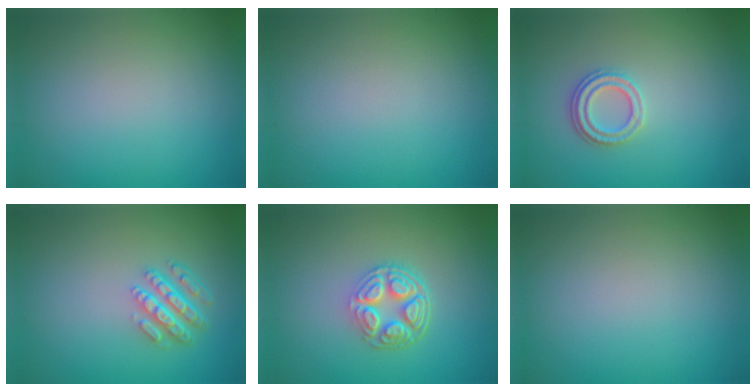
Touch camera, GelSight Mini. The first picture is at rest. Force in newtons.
{"total": 0.0}
{"total": 2.3, "press": 2.1, "slide": 1.0}
{"total": 4.5, "press": 3.3, "slide": 3.0}
{"total": 5.2, "press": 3.8, "slide": 3.6}
{"total": 0.0}